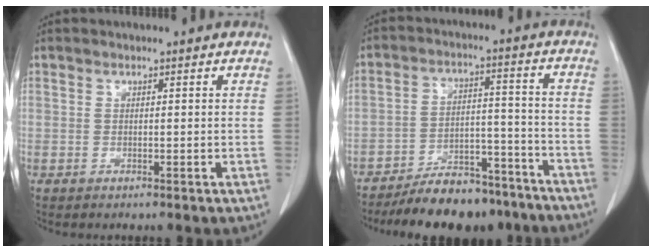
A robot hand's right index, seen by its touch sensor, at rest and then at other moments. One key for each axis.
{"total": 14.0, "fx": -12.2, "fy": 5.1, "fz": 4.7, "tx": -0.050, "ty": 0.036, "tz": -0.180}